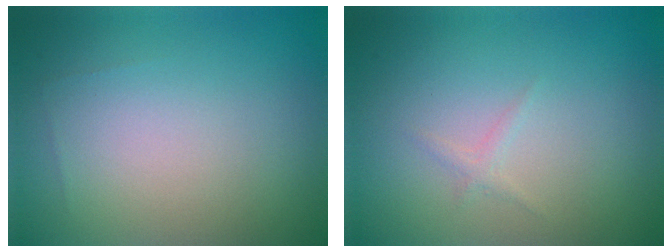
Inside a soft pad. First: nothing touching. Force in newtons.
{"total": 0.7, "press": 0.7, "slide": 0.1}